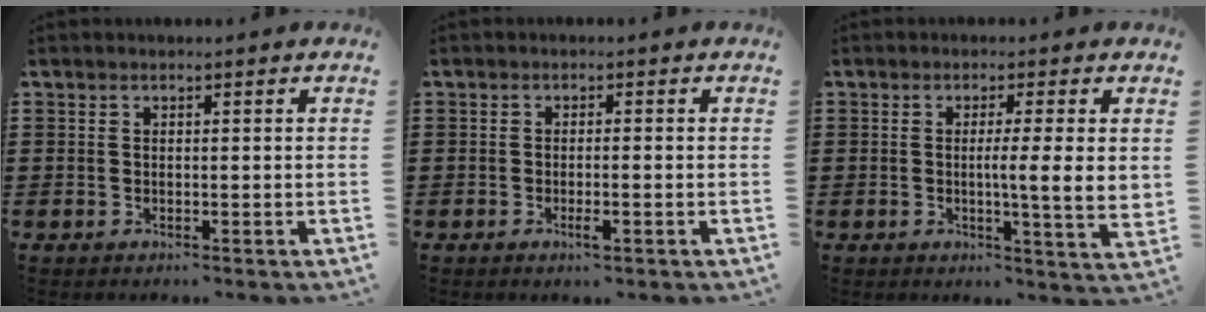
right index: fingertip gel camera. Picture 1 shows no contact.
{"total": 1.9, "force": [-1.0, 0.2, 1.6], "torque": [-0.027, -0.002, -0.018]}
{"total": 5.6, "force": [0.5, 0.1, 5.5], "torque": [-0.096, -0.011, 0.003]}